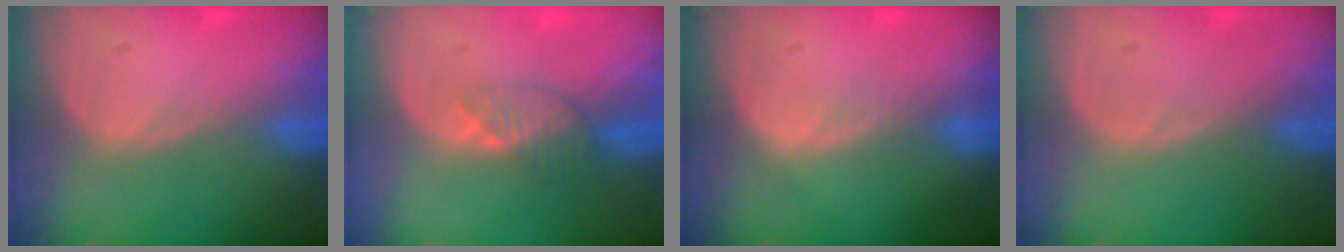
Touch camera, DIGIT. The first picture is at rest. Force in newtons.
{"total": 3.6, "press": 3.2, "slide": 1.6}
{"total": 1.3, "press": 1.3, "slide": 0.1}
{"total": 0.0}